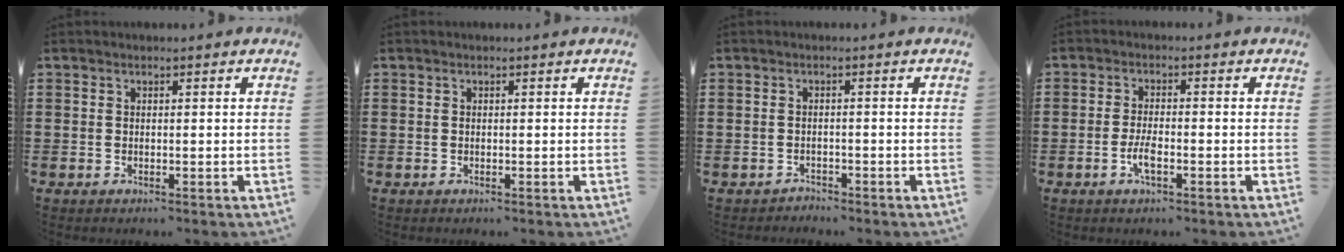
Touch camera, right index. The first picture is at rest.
{"total": 0.0}
{"total": 1.1, "force": [-1.1, 0.3, -0.1], "torque": [-0.002, 0.004, -0.025]}
{"total": 3.2, "force": [-1.3, 0.9, 2.8], "torque": [-0.063, -0.002, -0.027]}